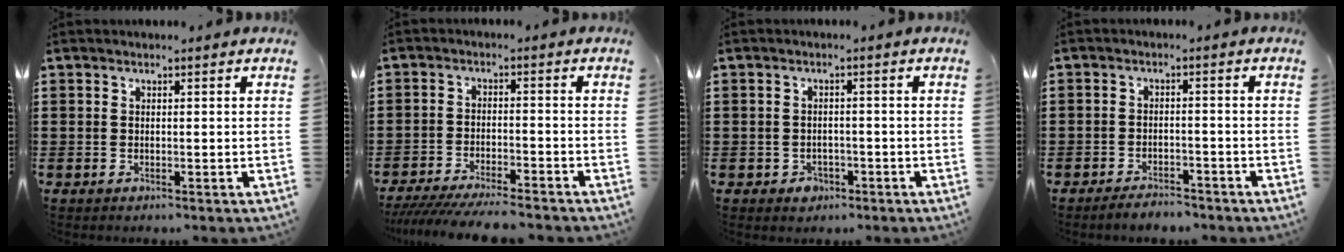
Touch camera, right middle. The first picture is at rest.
{"total": 5.6, "force": [-5.3, 0.2, 1.9], "torque": [-0.034, -0.009, -0.100]}
{"total": 1.6, "force": [-1.0, 1.1, 0.4], "torque": [-0.014, -0.001, -0.024]}
{"total": 2.6, "force": [-2.6, 0.4, 0.1], "torque": [-0.008, 0.000, -0.053]}